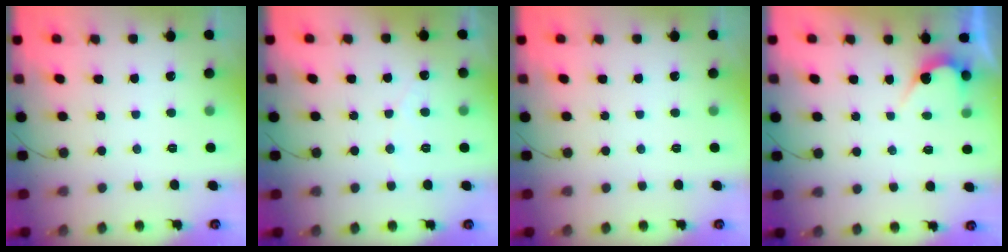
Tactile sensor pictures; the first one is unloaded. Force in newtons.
{"total": 2.1, "press": 2.1, "slide": 0.1}
{"total": 0.0}
{"total": 4.1, "press": 4.1, "slide": 0.3}